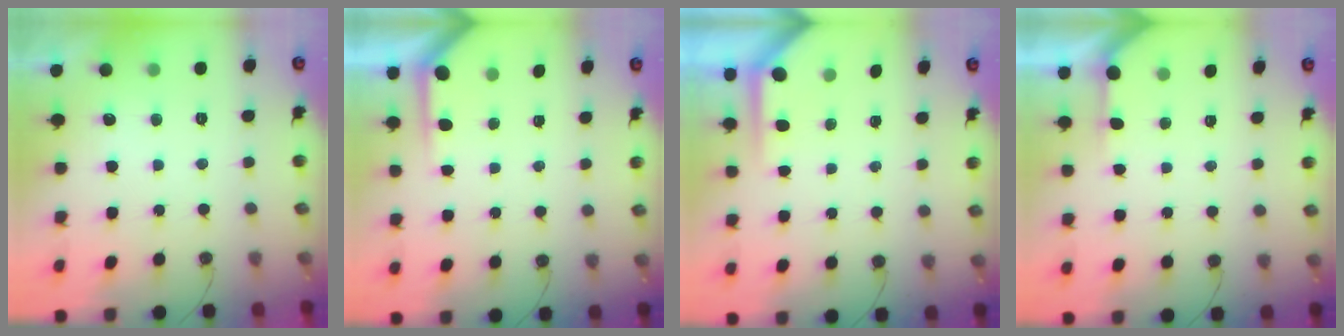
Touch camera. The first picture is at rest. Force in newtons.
{"total": 2.2, "press": 2.2, "slide": 0.3}
{"total": 4.0, "press": 4.0, "slide": 0.2}
{"total": 1.6, "press": 1.6, "slide": 0.2}